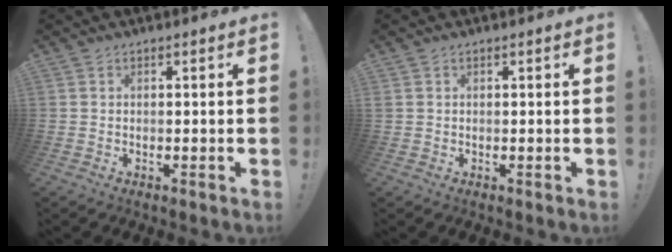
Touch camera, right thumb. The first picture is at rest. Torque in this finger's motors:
{"motor_torque": [-0.35, 0.04, -0.38, 0.30, 0.05]}